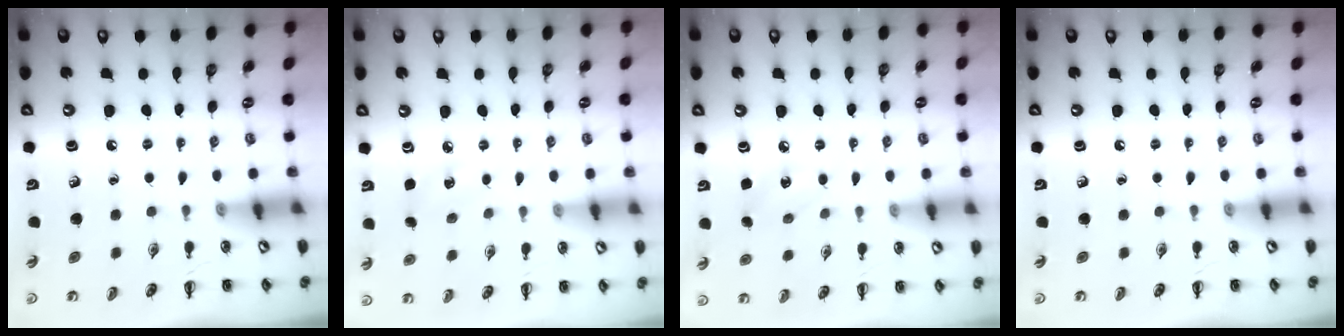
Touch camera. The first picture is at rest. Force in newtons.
{"total": 5.1, "press": 4.9, "slide": 1.3}
{"total": 6.3, "press": 6.1, "slide": 1.7}
{"total": 0.0}